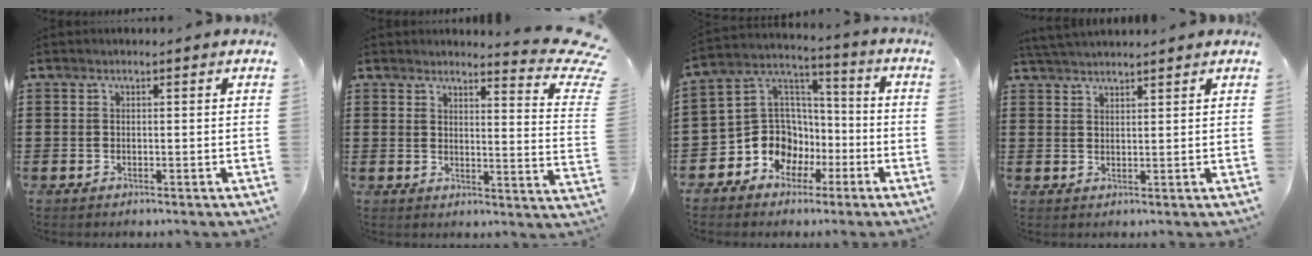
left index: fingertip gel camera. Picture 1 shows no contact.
{"total": 5.3, "force": [4.5, -0.1, 2.8], "torque": [-0.043, -0.037, 0.071]}
{"total": 10.0, "force": [-4.1, 8.8, 2.2], "torque": [-0.090, 0.001, -0.073]}
{"total": 2.3, "force": [2.3, -0.2, 0.4], "torque": [-0.014, -0.002, 0.045]}